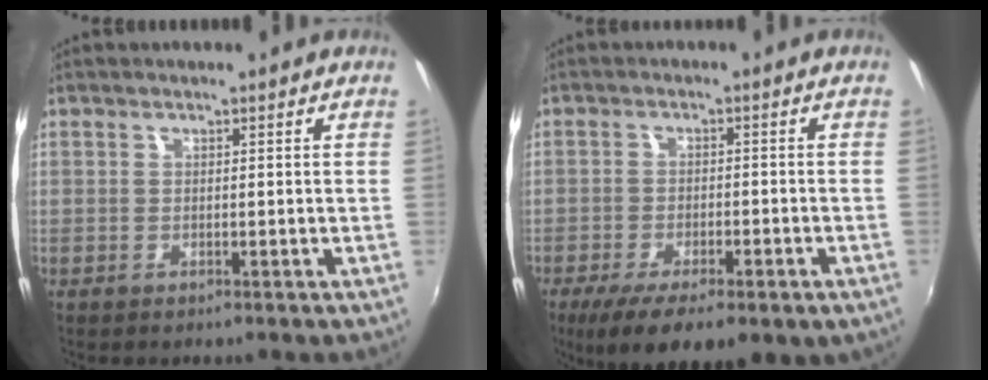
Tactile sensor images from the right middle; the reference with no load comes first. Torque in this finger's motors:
{"motor_torque": [1.34, -0.79, 0.34, 0.18]}